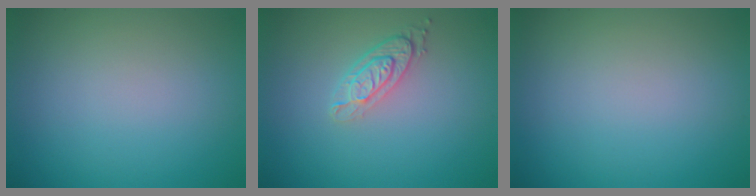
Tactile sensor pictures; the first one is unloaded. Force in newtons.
{"total": 2.8, "press": 2.2, "slide": 1.7}
{"total": 0.0}